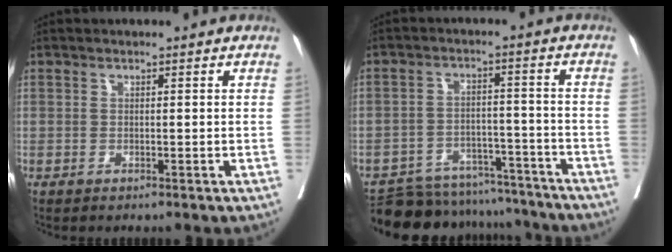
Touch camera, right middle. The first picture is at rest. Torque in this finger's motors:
{"motor_torque": [-0.34, -0.76, -0.05, 0.00]}